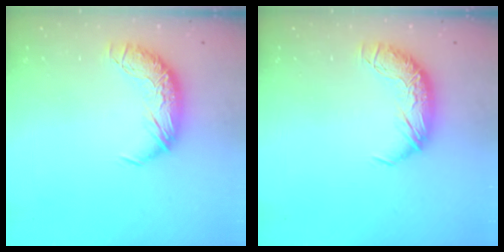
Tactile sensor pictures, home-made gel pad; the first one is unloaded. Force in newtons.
{"total": 0.0}